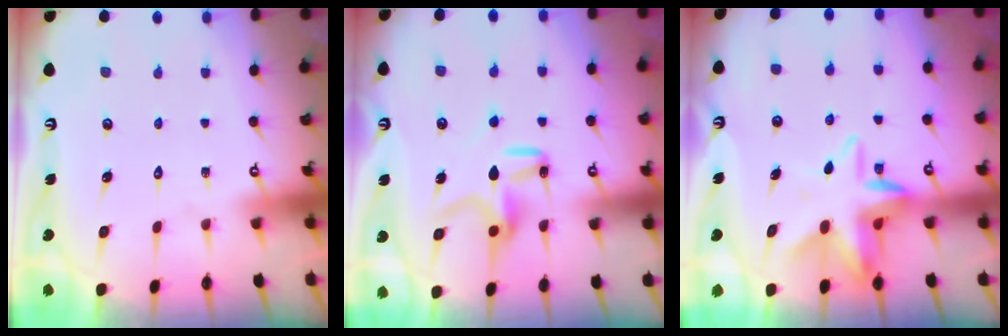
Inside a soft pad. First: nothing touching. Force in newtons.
{"total": 9.7, "press": 9.7, "slide": 0.2}
{"total": 9.1, "press": 8.7, "slide": 2.6}